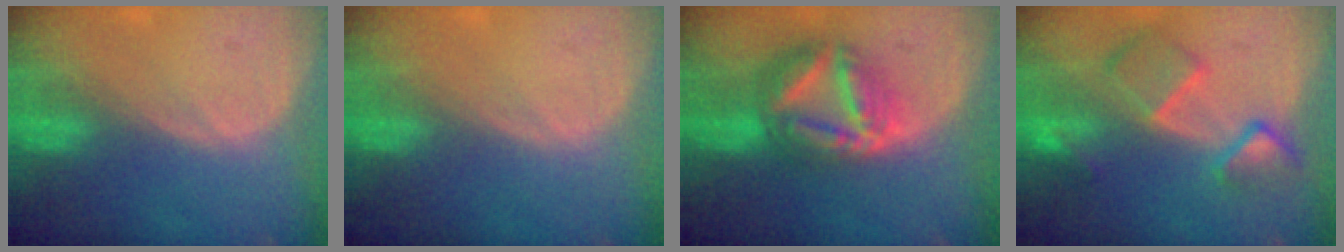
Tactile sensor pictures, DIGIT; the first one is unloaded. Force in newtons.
{"total": 0.0}
{"total": 9.1, "press": 9.1, "slide": 0.8}
{"total": 7.7, "press": 6.7, "slide": 3.9}